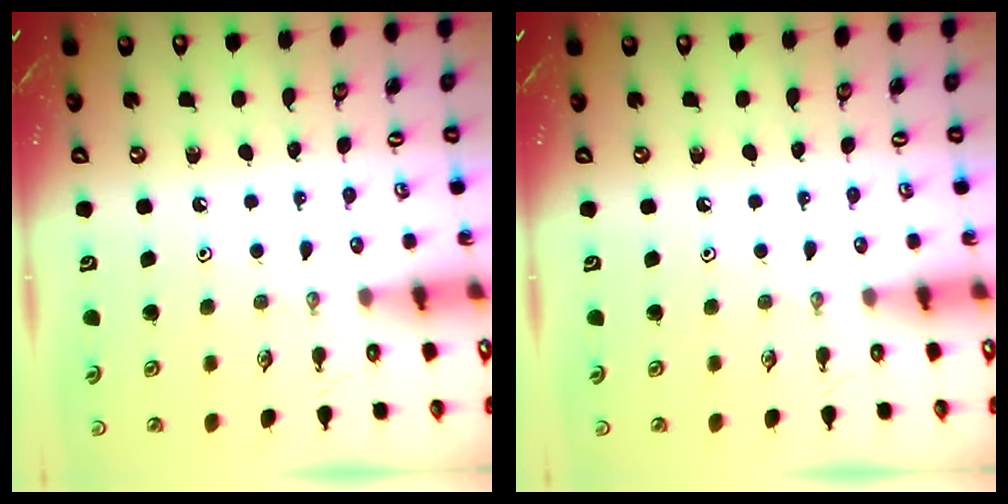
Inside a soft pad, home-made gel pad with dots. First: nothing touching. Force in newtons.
{"total": 0.0}